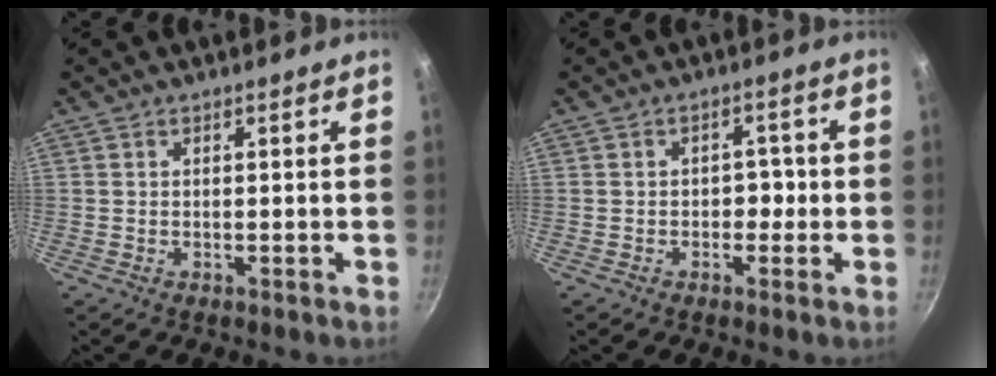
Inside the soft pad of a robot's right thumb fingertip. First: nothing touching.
{"total": 3.2, "force": [-0.6, 2.5, 1.8], "torque": [0.009, 0.015, -0.011]}